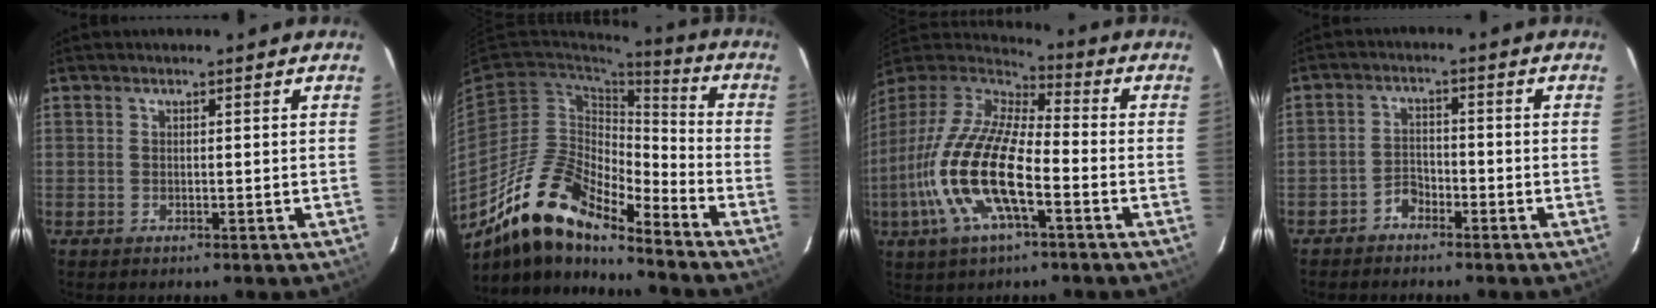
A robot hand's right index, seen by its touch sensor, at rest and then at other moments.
{"total": 16.9, "force": [-13.6, 4.8, 9.0], "torque": [-0.163, -0.008, -0.261]}
{"total": 20.1, "force": [-6.8, 6.5, 17.8], "torque": [-0.364, -0.026, -0.139]}
{"total": 3.0, "force": [-2.5, 1.6, 0.6], "torque": [-0.016, 0.010, -0.044]}